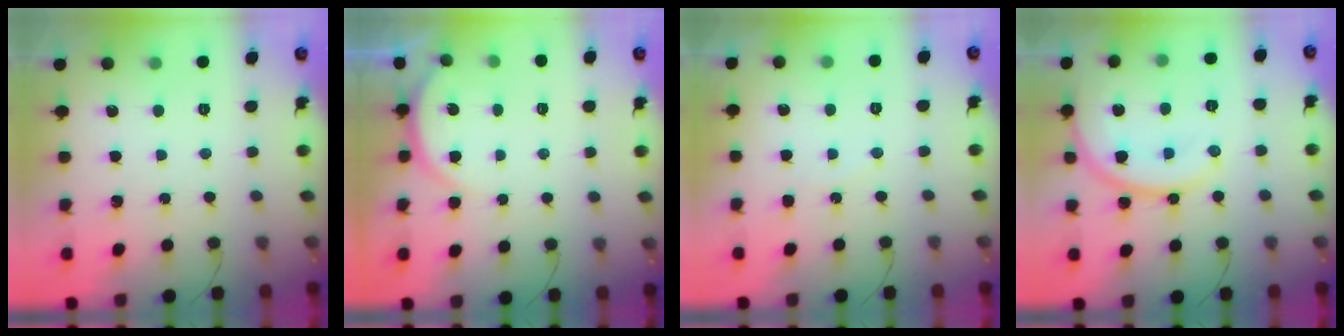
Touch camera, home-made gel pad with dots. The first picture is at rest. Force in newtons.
{"total": 4.8, "press": 4.7, "slide": 0.5}
{"total": 4.4, "press": 4.4, "slide": 0.4}
{"total": 13.4, "press": 13.3, "slide": 0.9}